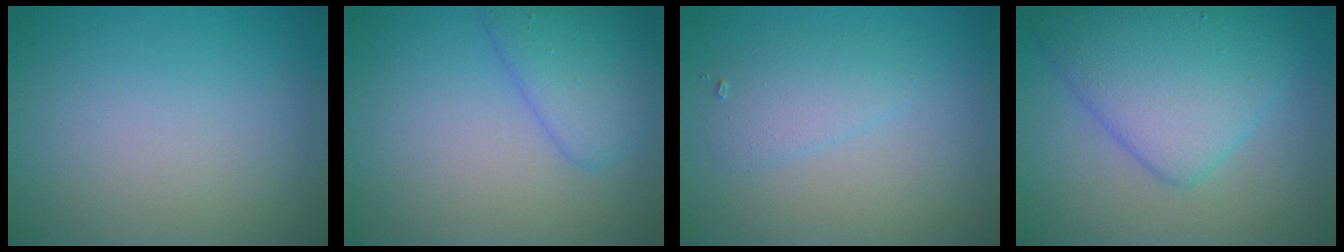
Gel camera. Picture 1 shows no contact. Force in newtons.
{"total": 3.6, "press": 3.6, "slide": 0.2}
{"total": 2.0, "press": 2.0, "slide": 0.1}
{"total": 6.6, "press": 6.6, "slide": 0.2}